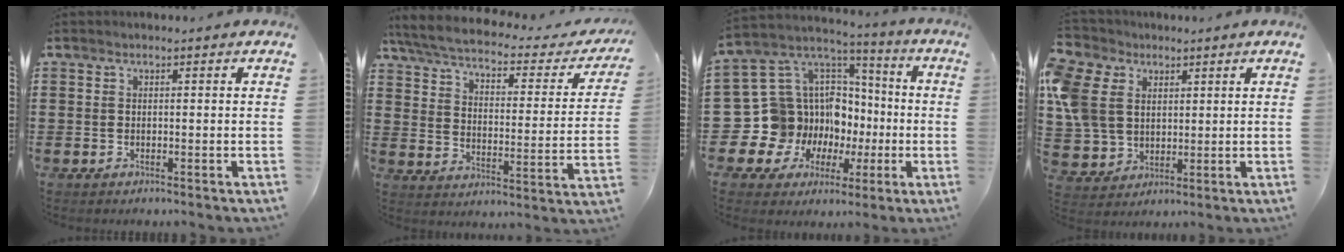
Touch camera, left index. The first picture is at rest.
{"total": 4.0, "force": [3.1, 0.5, 2.3], "torque": [-0.062, -0.027, 0.048]}
{"total": 14.1, "force": [-3.6, 13.2, 3.5], "torque": [-0.129, -0.036, -0.030]}
{"total": 9.4, "force": [3.7, 7.5, 4.3], "torque": [-0.148, 0.007, 0.071]}